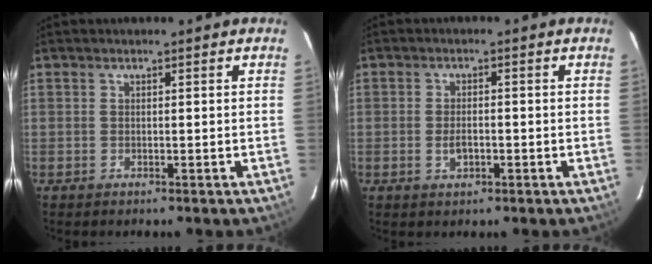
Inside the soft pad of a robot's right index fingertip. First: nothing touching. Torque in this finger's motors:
{"motor_torque": [-0.03, 0.01, -0.03, 0.00]}